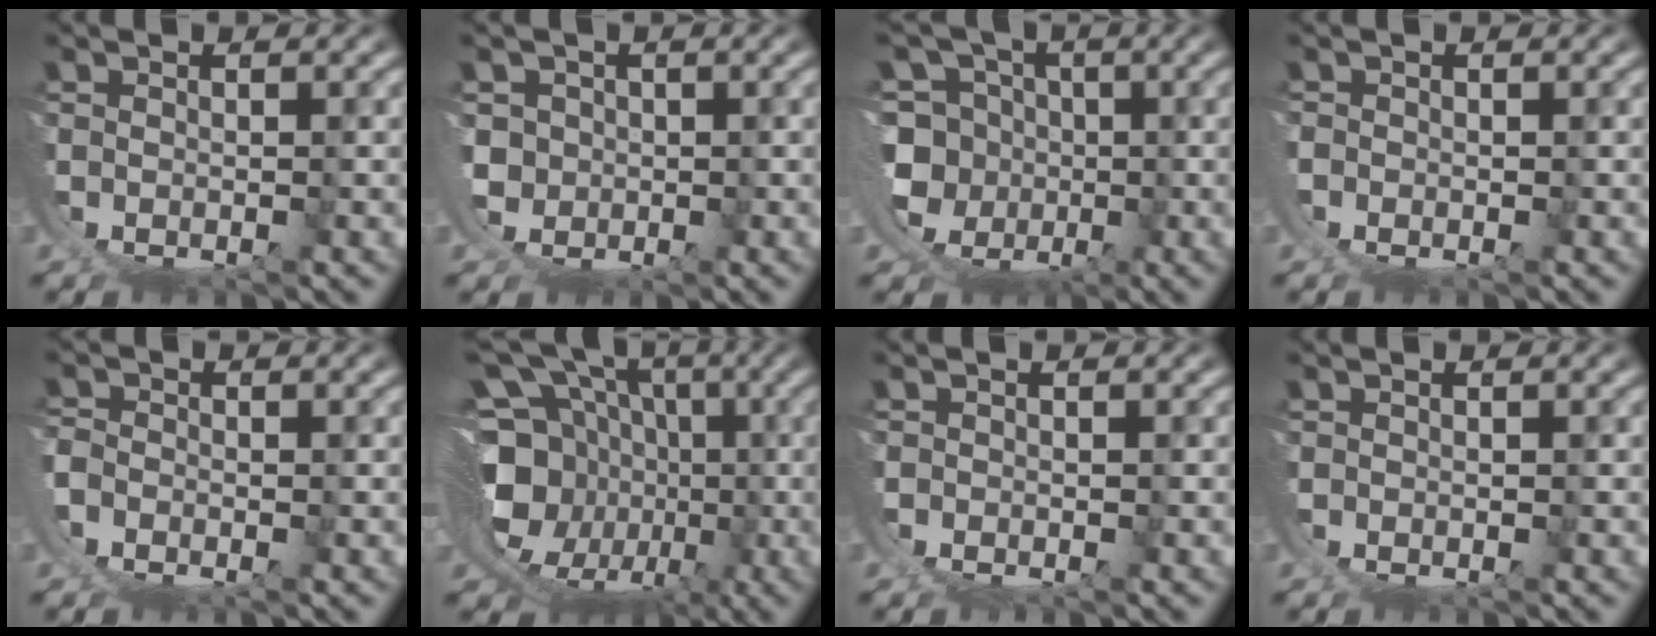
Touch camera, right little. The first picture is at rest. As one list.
[{"total": 5.1, "force": [1.0, 5.0, 0.5], "torque": [-0.038, -0.022, 0.012]}, {"total": 11.0, "force": [1.0, 10.1, 4.1], "torque": [-0.121, -0.048, 0.018]}, {"total": 1.1, "force": [-0.1, 1.1, 0.0], "torque": [-0.008, -0.003, -0.004]}, {"total": 3.4, "force": [0.0, 3.1, 1.4], "torque": [-0.050, -0.013, 0.000]}, {"total": 19.7, "force": [2.7, 16.3, 10.7], "torque": [-0.211, -0.034, 0.037]}, {"total": 0.0}, {"total": 0.0}]